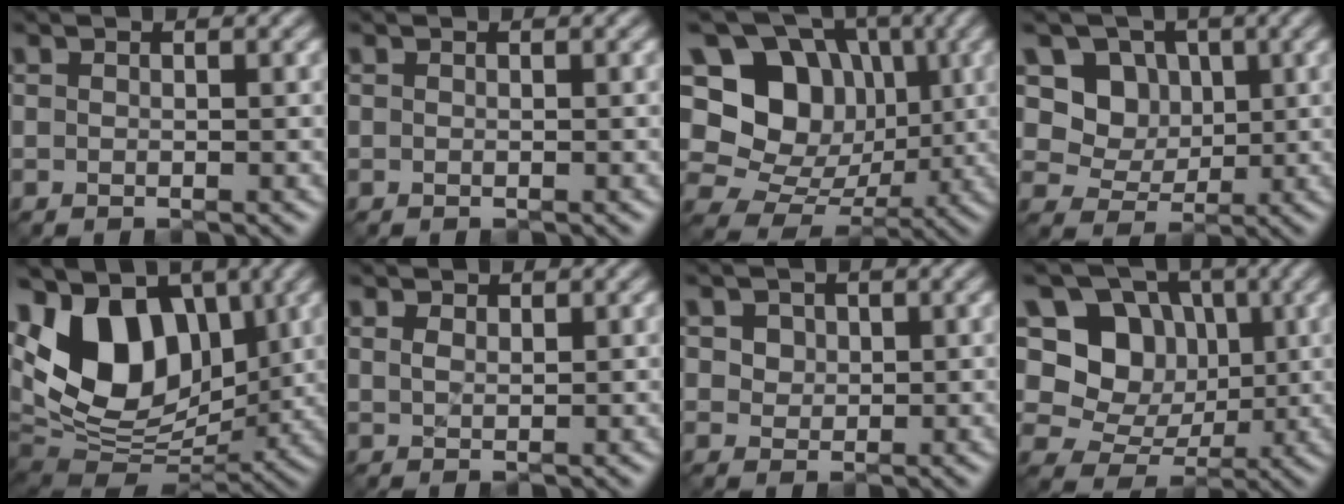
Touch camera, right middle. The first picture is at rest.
{"total": 0.0}
{"total": 13.6, "force": [2.8, 11.6, 6.6], "torque": [-0.147, 0.041, 0.035]}
{"total": 5.0, "force": [1.4, 4.4, 2.0], "torque": [-0.044, -0.020, 0.019]}
{"total": 12.4, "force": [2.9, 8.4, 8.7], "torque": [-0.159, 0.010, 0.034]}
{"total": 1.1, "force": [0.8, 0.6, 0.5], "torque": [-0.012, -0.003, 0.018]}
{"total": 3.2, "force": [1.5, 2.4, 1.5], "torque": [-0.048, 0.004, 0.024]}
{"total": 8.0, "force": [1.8, 6.8, 3.7], "torque": [-0.066, -0.001, 0.010]}